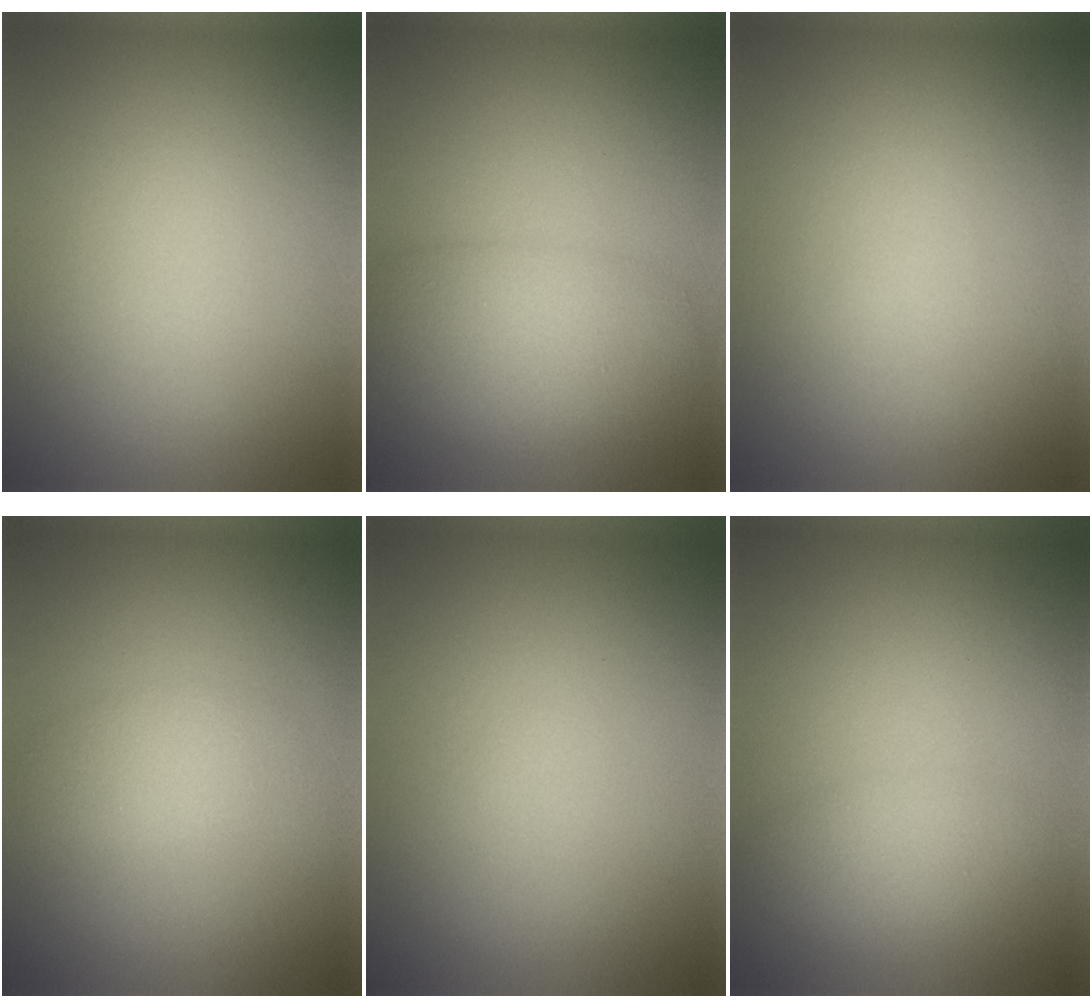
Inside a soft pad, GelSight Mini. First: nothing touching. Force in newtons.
{"total": 5.5, "press": 5.5, "slide": 0.1}
{"total": 0.0}
{"total": 1.9, "press": 1.9, "slide": 0.0}
{"total": 0.0}
{"total": 2.2, "press": 2.2, "slide": 0.1}